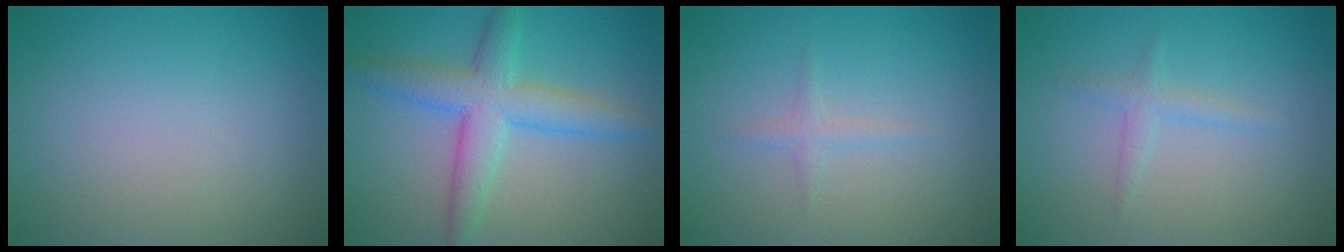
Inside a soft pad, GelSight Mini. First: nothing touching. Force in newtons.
{"total": 5.4, "press": 5.4, "slide": 0.2}
{"total": 1.1, "press": 1.1, "slide": 0.1}
{"total": 0.7, "press": 0.6, "slide": 0.1}